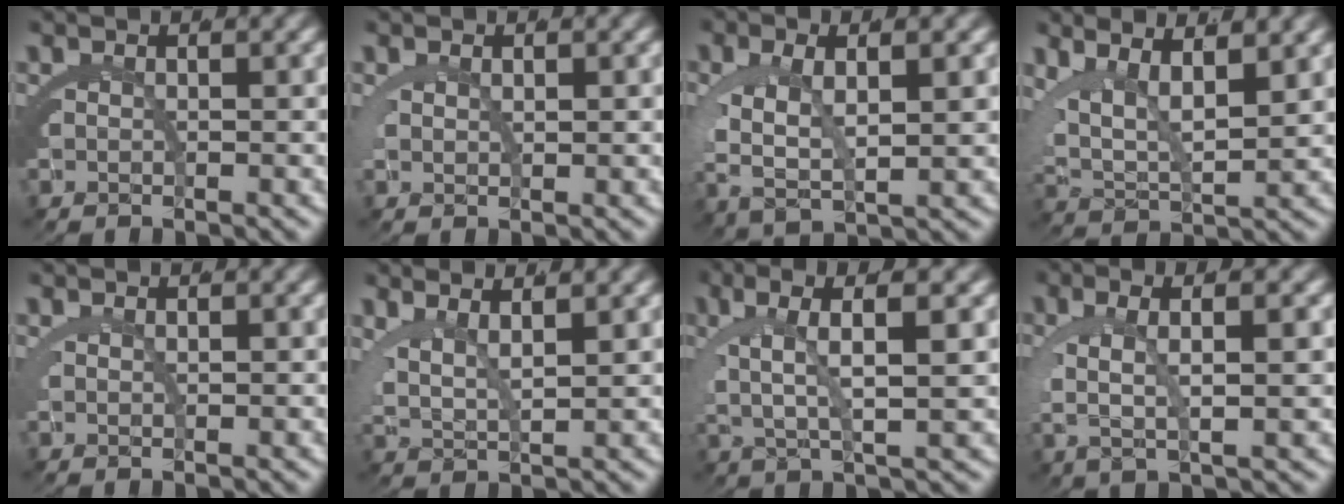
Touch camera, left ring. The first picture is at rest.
{"total": 0.9, "force": [0.6, -0.3, 0.6], "torque": [-0.016, -0.011, 0.020]}
{"total": 5.8, "force": [0.1, 3.3, 4.7], "torque": [-0.112, -0.019, 0.016]}
{"total": 8.5, "force": [2.0, 5.8, 5.8], "torque": [-0.117, -0.013, 0.030]}
{"total": 0.7, "force": [0.4, -0.5, 0.4], "torque": [-0.009, -0.007, 0.012]}
{"total": 5.0, "force": [2.4, 2.6, 3.6], "torque": [-0.067, -0.005, 0.045]}
{"total": 5.4, "force": [1.8, 1.1, 5.0], "torque": [-0.088, 0.008, 0.034]}
{"total": 5.0, "force": [1.1, 1.3, 4.7], "torque": [-0.087, 0.003, 0.025]}